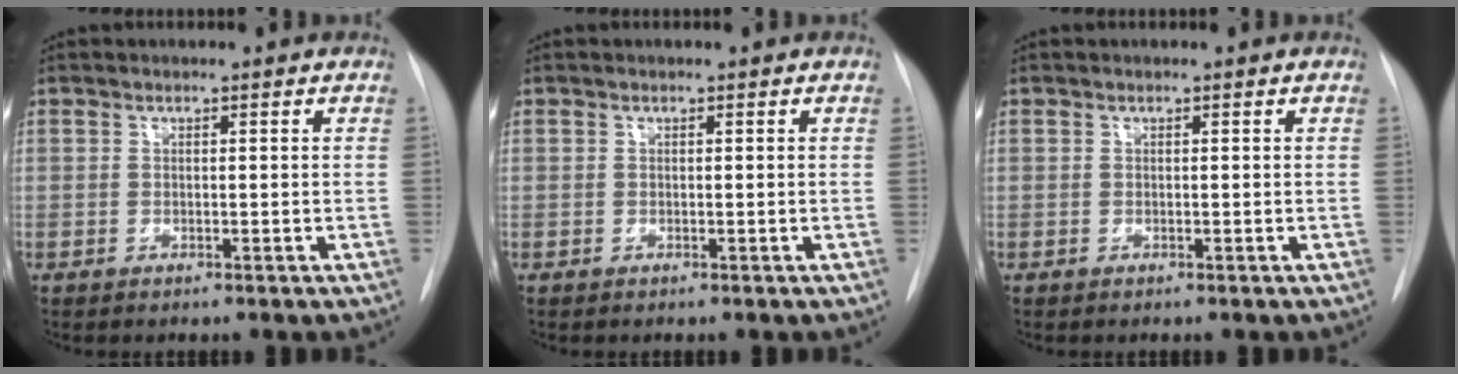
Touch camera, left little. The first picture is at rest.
{"total": 0.0}
{"total": 0.0}